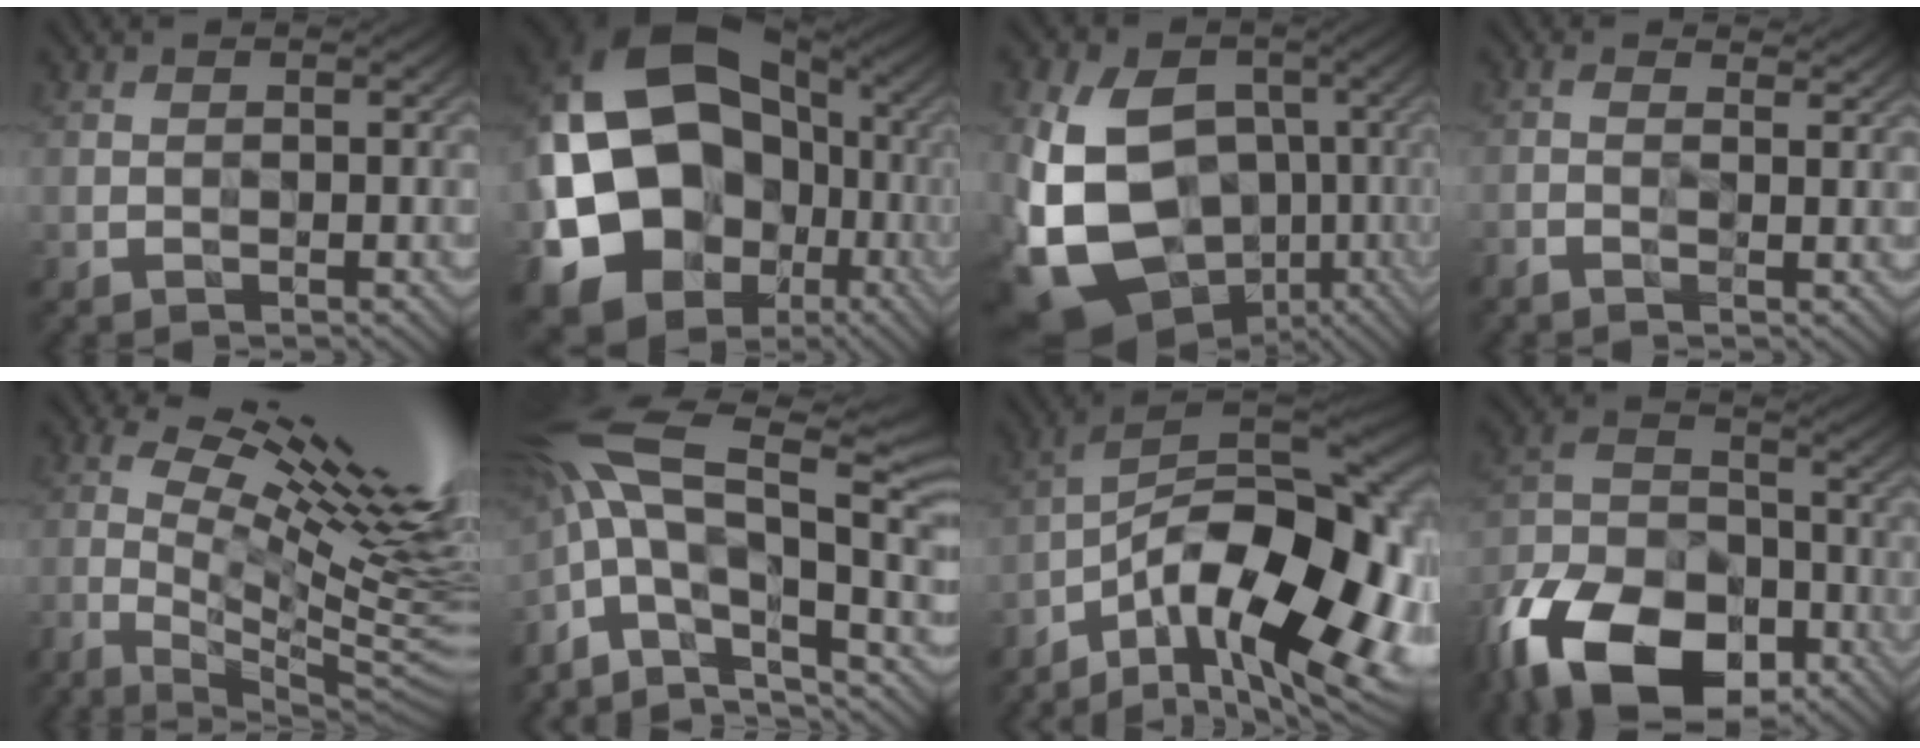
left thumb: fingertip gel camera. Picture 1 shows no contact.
{"total": 21.5, "force": [-1.6, 17.7, 12.2], "torque": [-0.271, -0.031, -0.011]}
{"total": 17.3, "force": [-3.1, 13.0, 11.0], "torque": [-0.258, -0.031, -0.032]}
{"total": 1.4, "force": [0.2, 0.4, 1.4], "torque": [-0.040, 0.001, -0.006]}
{"total": 18.1, "force": [3.5, 4.3, 17.2], "torque": [-0.274, -0.004, 0.071]}
{"total": 16.1, "force": [-0.5, 5.0, 15.3], "torque": [-0.326, 0.001, -0.001]}
{"total": 19.2, "force": [-7.6, 8.1, 15.6], "torque": [-0.256, -0.015, -0.129]}
{"total": 18.0, "force": [-10.7, 10.3, 10.2], "torque": [-0.235, -0.037, -0.202]}